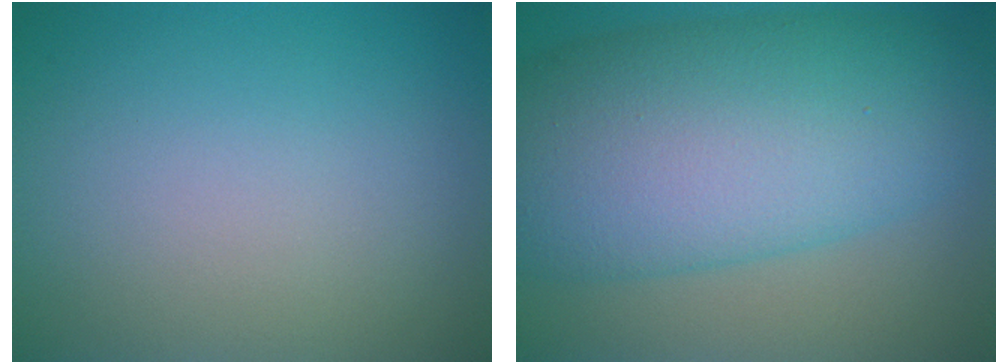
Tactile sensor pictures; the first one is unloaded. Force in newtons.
{"total": 13.4, "press": 13.4, "slide": 0.2}